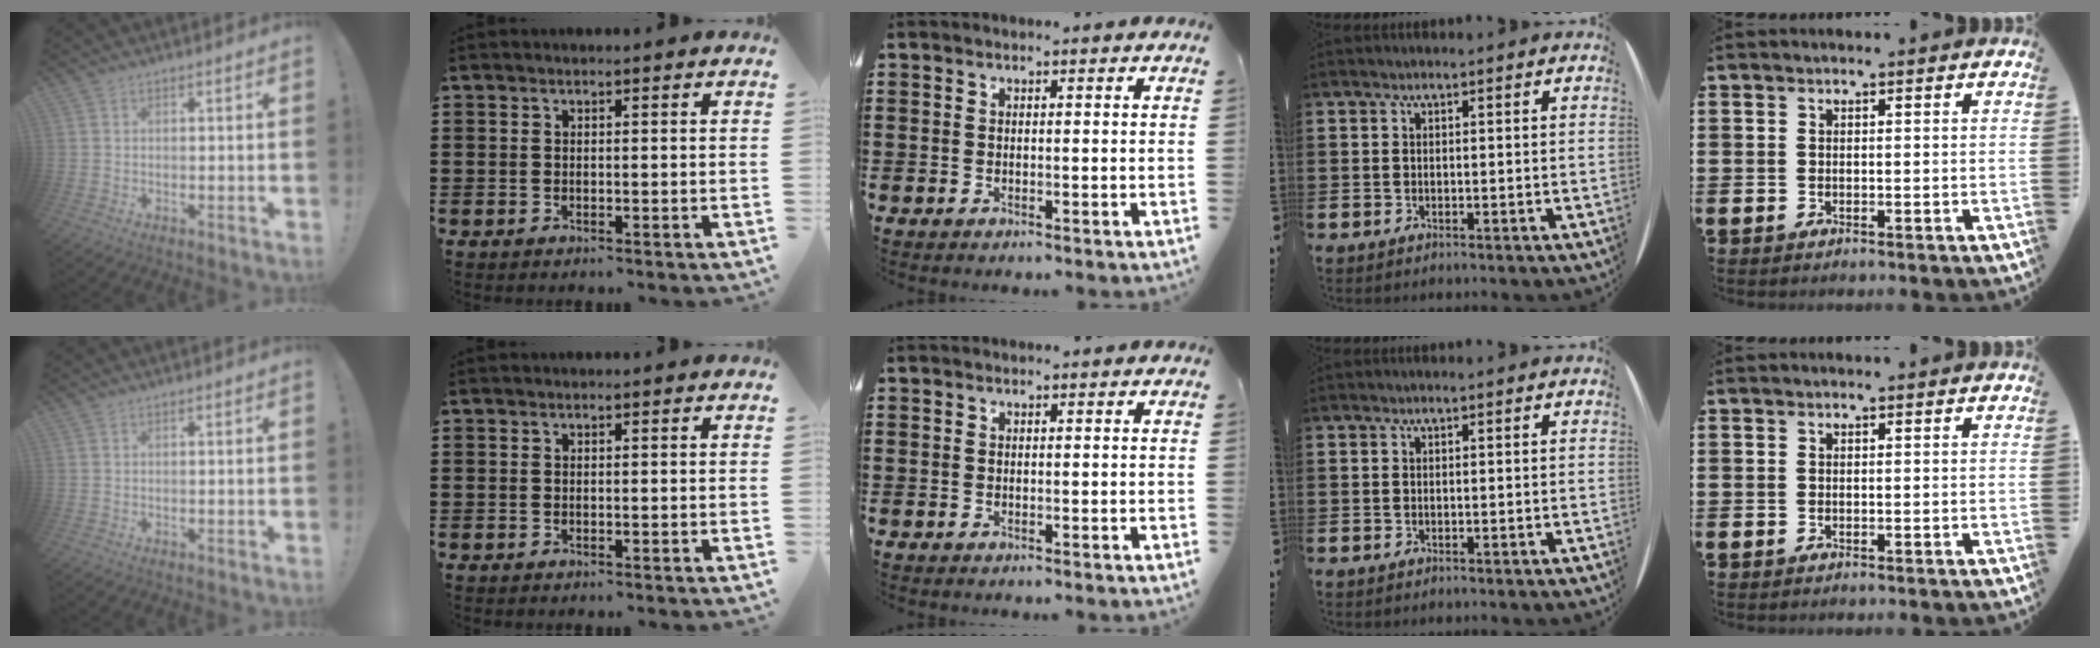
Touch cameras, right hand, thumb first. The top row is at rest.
{}